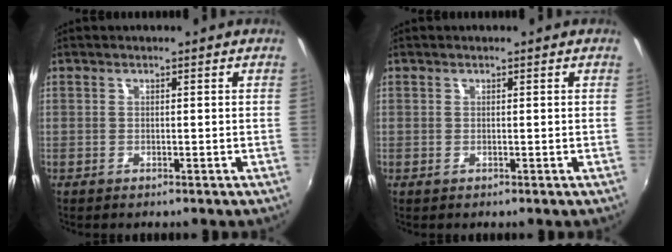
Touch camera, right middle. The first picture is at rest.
{"total": 0.0}